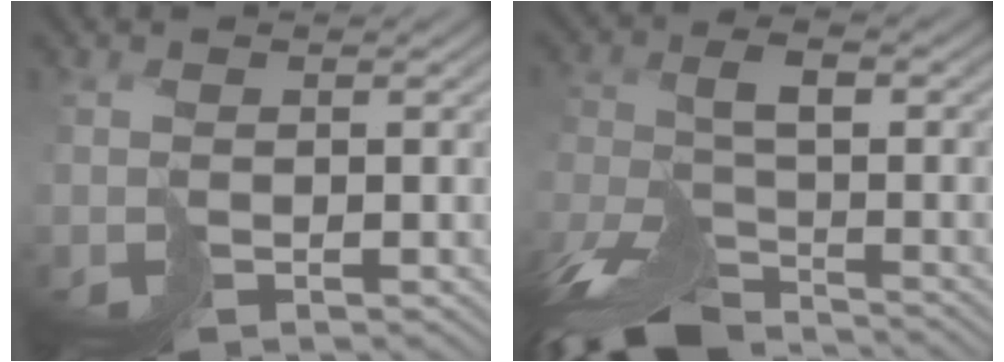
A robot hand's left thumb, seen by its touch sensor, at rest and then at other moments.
{"total": 9.2, "force": [-6.9, 3.2, 5.1], "torque": [-0.105, -0.009, -0.142]}